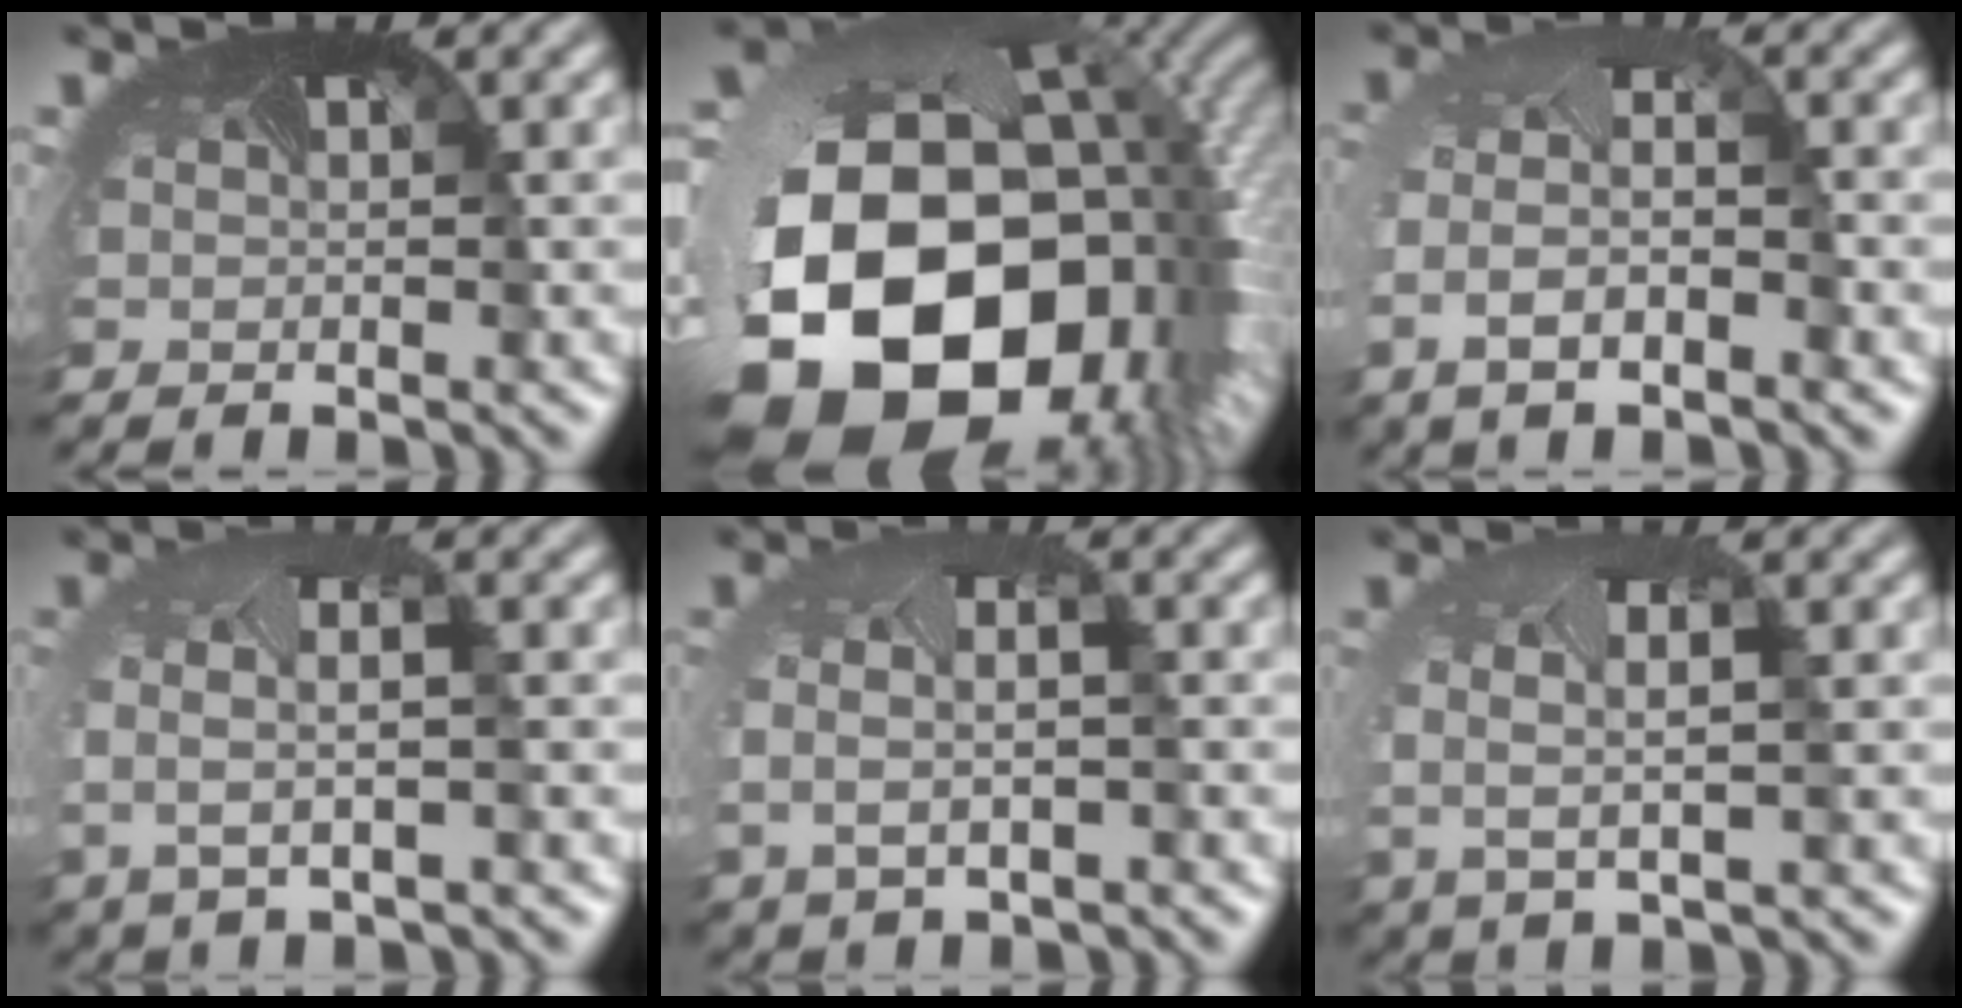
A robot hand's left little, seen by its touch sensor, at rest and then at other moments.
{"total": 23.1, "force": [-6.4, 17.2, 14.0], "torque": [-0.246, -0.109, -0.134]}
{"total": 4.7, "force": [-1.5, 2.0, 3.9], "torque": [-0.088, -0.010, -0.034]}
{"total": 2.8, "force": [-0.2, 0.8, 2.7], "torque": [-0.063, -0.004, -0.004]}
{"total": 4.1, "force": [-0.5, 2.4, 3.3], "torque": [-0.071, -0.009, 0.005]}
{"total": 2.6, "force": [0.1, 0.9, 2.5], "torque": [-0.068, -0.006, -0.001]}